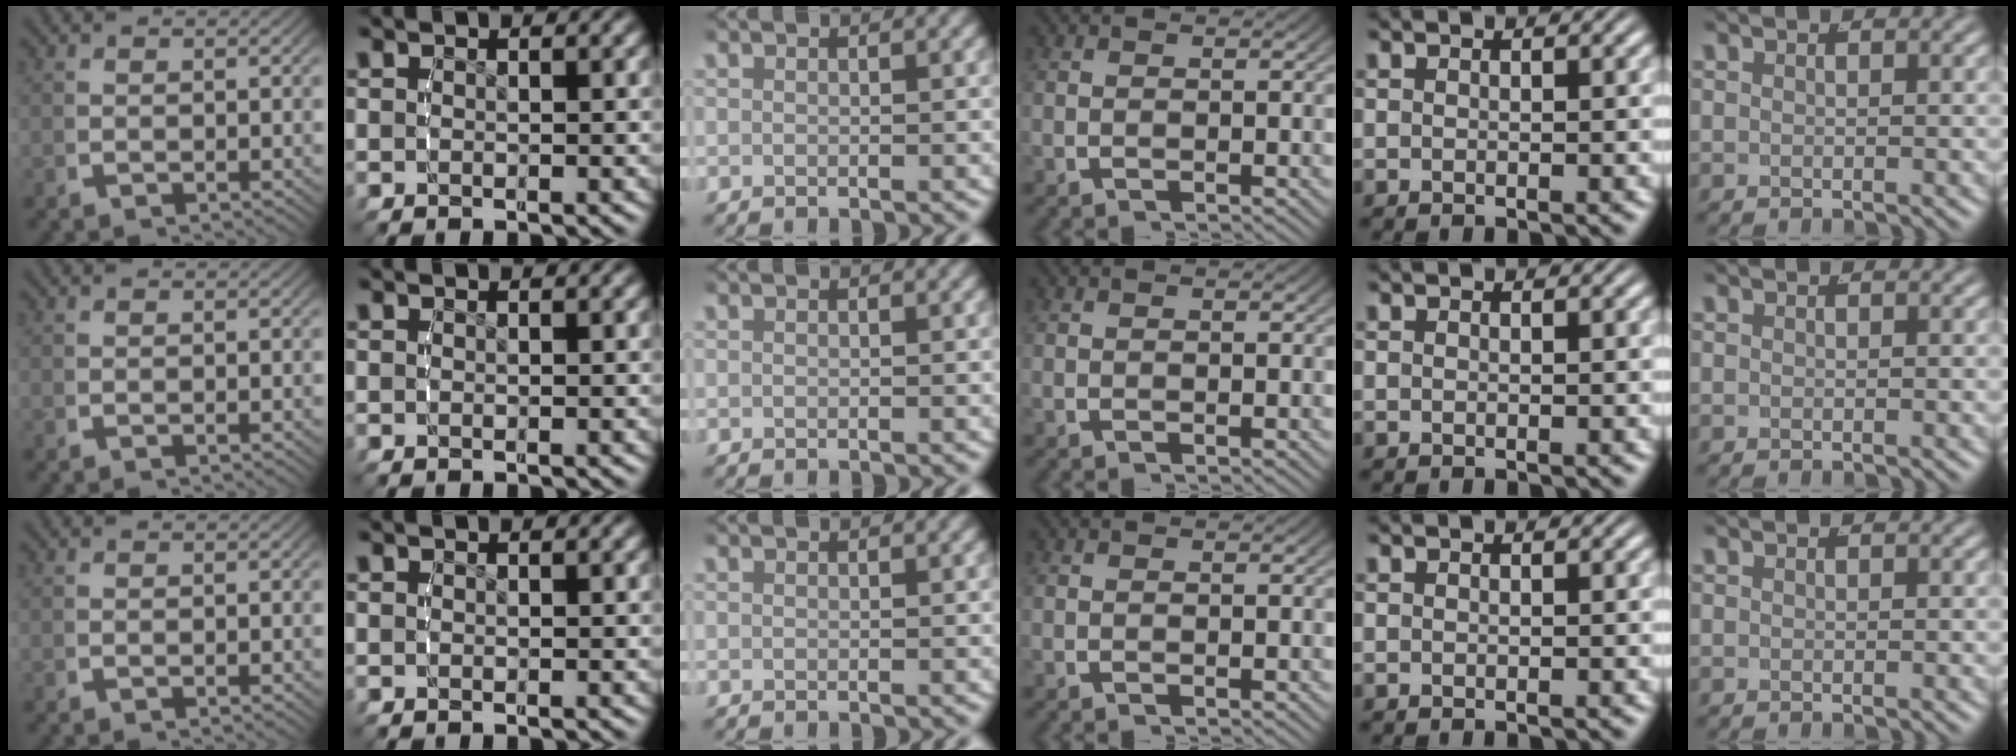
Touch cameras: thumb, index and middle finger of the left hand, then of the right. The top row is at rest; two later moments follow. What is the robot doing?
{"motion": "lift_and_place", "object": "condiment"}